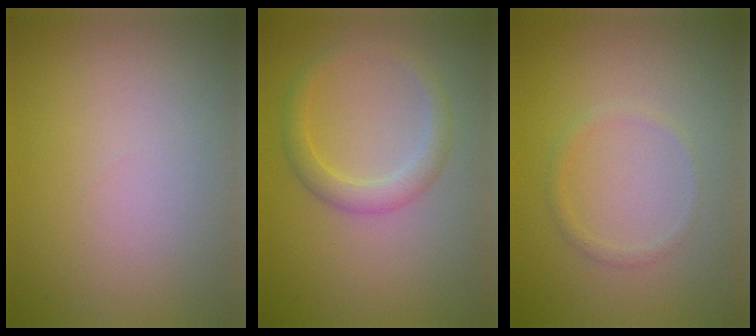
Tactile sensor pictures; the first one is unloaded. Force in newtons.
{"total": 2.4, "press": 2.4, "slide": 0.0}
{"total": 0.9, "press": 0.9, "slide": 0.1}